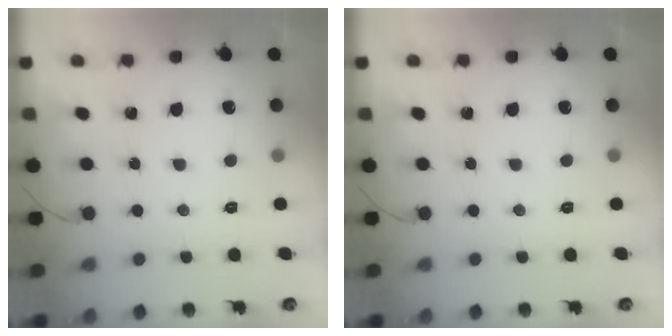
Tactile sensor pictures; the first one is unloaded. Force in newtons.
{"total": 0.0}